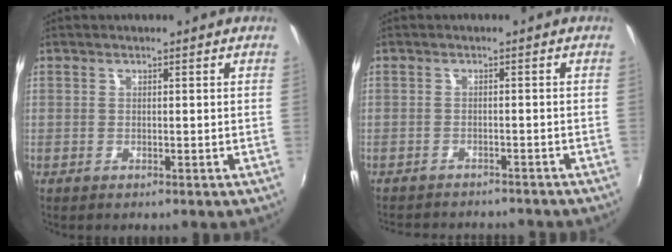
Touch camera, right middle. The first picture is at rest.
{"total": 8.8, "force": [-8.0, 2.1, 2.9], "torque": [-0.071, -0.015, -0.114]}